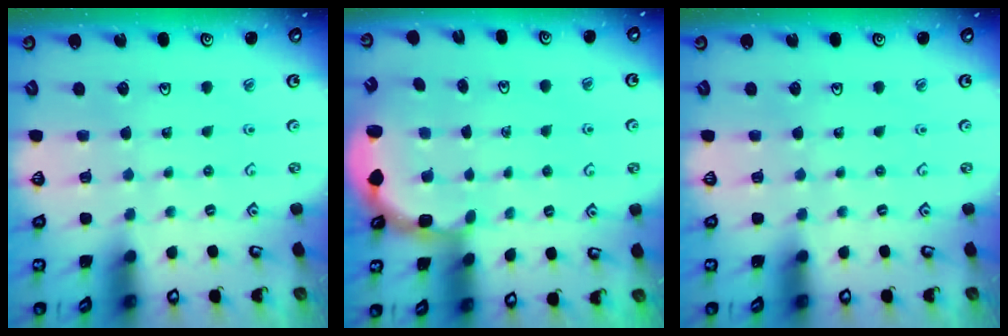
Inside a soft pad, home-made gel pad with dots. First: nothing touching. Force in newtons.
{"total": 3.4, "press": 3.1, "slide": 1.4}
{"total": 0.0}